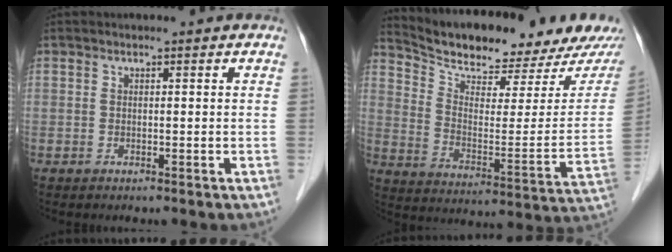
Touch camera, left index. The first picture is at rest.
{"total": 19.0, "force": [17.5, 2.7, 6.9], "torque": [-0.113, -0.044, 0.254]}